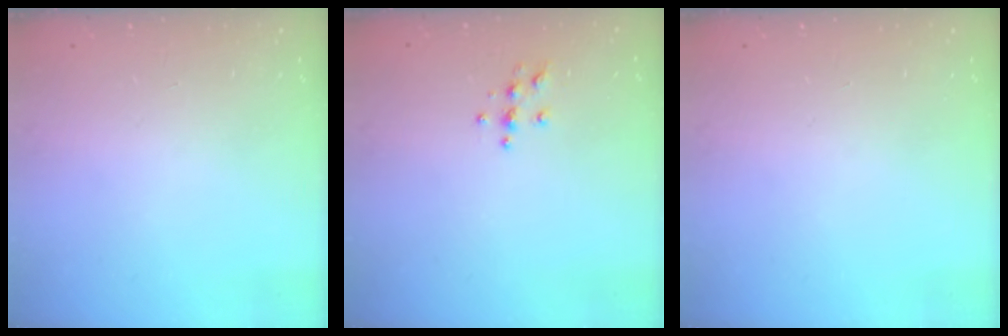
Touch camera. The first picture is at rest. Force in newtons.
{"total": 3.9, "press": 3.8, "slide": 0.4}
{"total": 0.0}